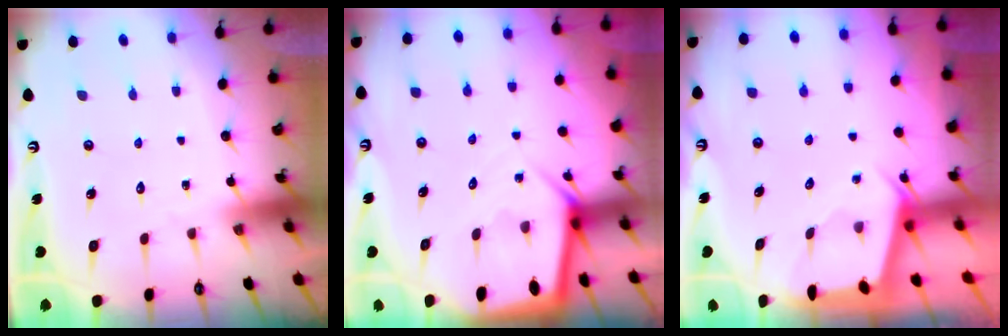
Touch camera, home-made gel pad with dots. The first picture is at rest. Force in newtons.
{"total": 4.7, "press": 4.6, "slide": 0.4}
{"total": 2.1, "press": 2.0, "slide": 0.3}